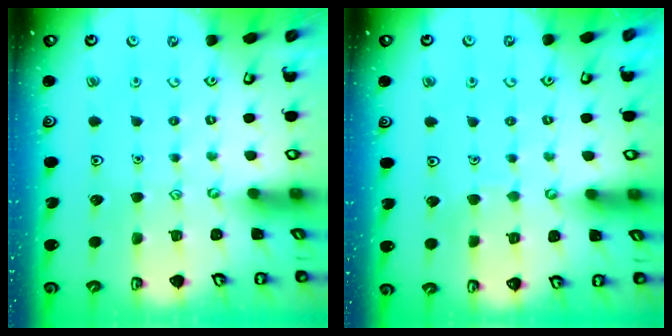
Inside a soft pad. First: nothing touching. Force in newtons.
{"total": 2.3, "press": 2.3, "slide": 0.1}